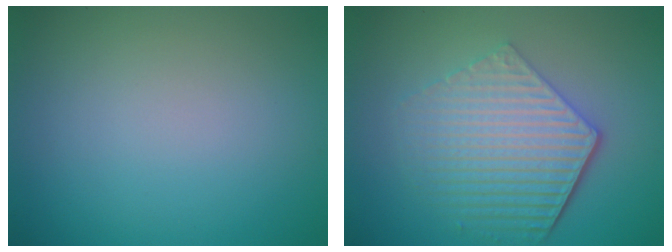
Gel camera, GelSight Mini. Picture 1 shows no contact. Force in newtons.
{"total": 6.4, "press": 4.6, "slide": 4.4}